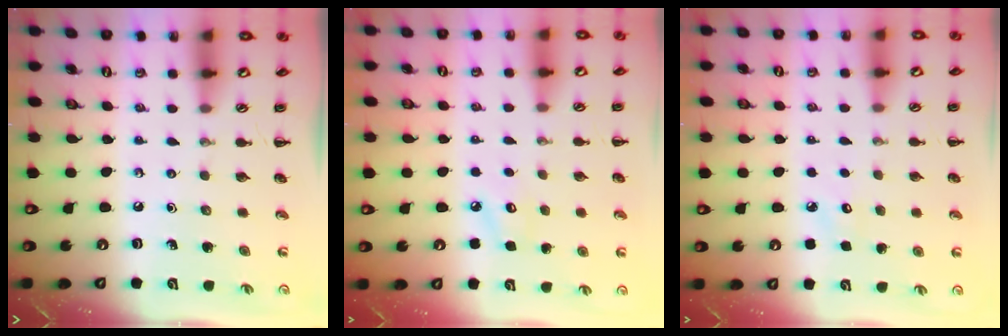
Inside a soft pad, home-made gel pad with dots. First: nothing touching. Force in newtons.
{"total": 3.9, "press": 3.7, "slide": 1.0}
{"total": 5.1, "press": 4.9, "slide": 1.5}